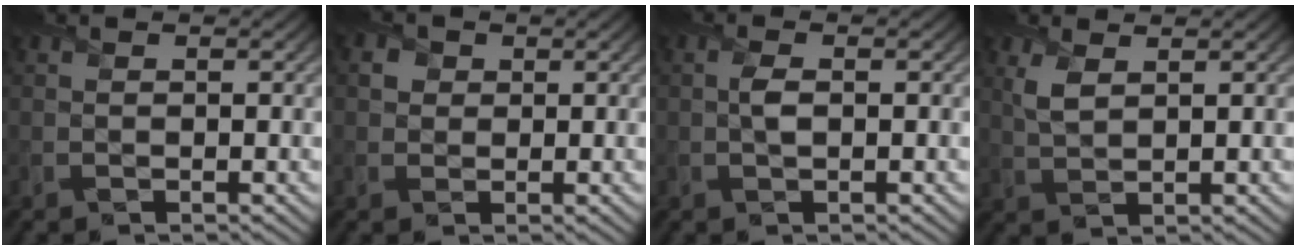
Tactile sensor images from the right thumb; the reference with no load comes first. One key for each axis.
{"total": 2.0, "fx": 0.6, "fy": 1.9, "fz": 0.4, "tx": -0.012, "ty": -0.002, "tz": 0.007}
{"total": 1.5, "fx": 0.0, "fy": 0.7, "fz": 1.4, "tx": -0.031, "ty": 0.002, "tz": 0.000}
{"total": 2.9, "fx": 1.5, "fy": 1.3, "fz": 2.1, "tx": -0.057, "ty": 0.000, "tz": 0.036}